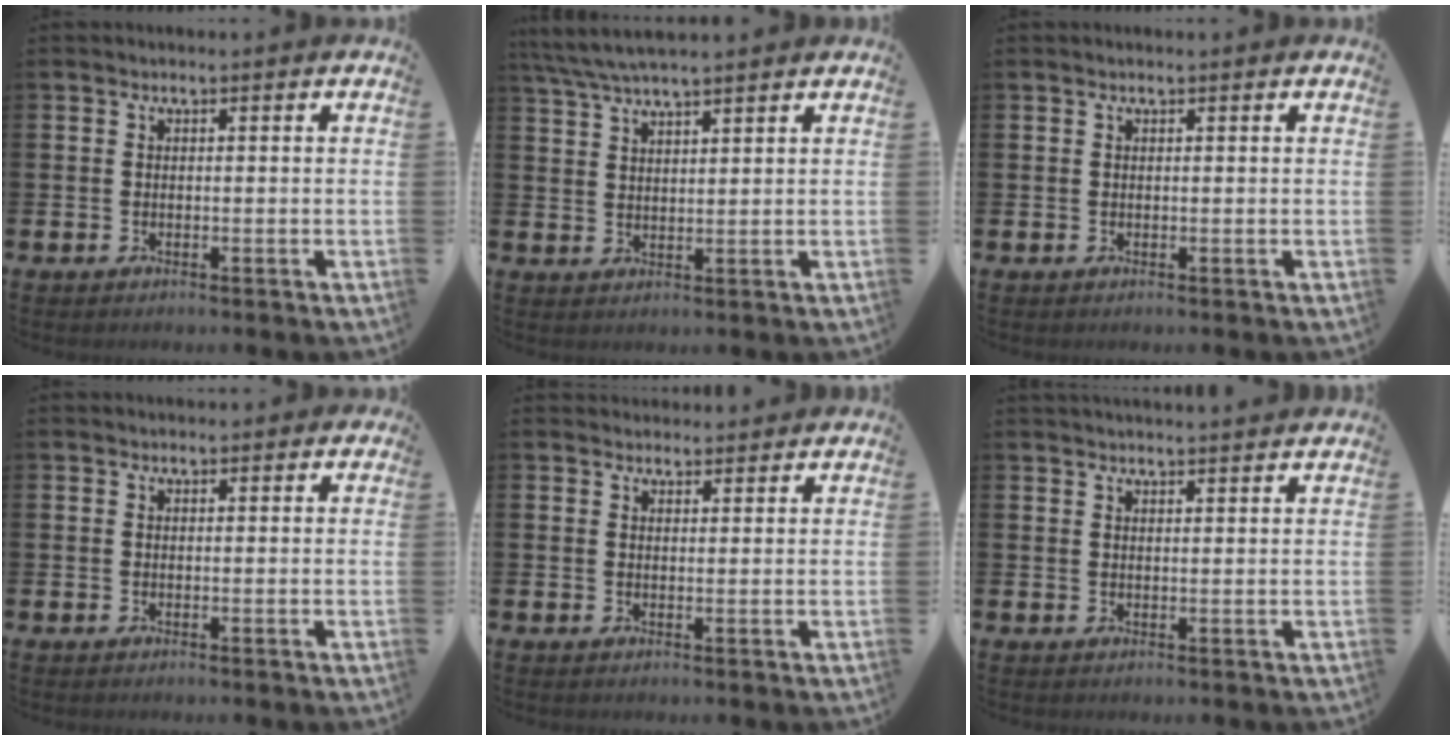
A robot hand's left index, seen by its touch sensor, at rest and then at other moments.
{"total": 5.1, "force": [4.7, 0.4, 2.1], "torque": [-0.059, -0.013, 0.087]}
{"total": 0.0}
{"total": 0.6, "force": [0.4, 0.4, 0.1], "torque": [0.012, 0.000, 0.004]}
{"total": 2.1, "force": [2.0, 0.5, -0.2], "torque": [0.008, -0.010, 0.037]}
{"total": 1.9, "force": [1.9, -0.1, 0.0], "torque": [0.005, -0.010, 0.033]}